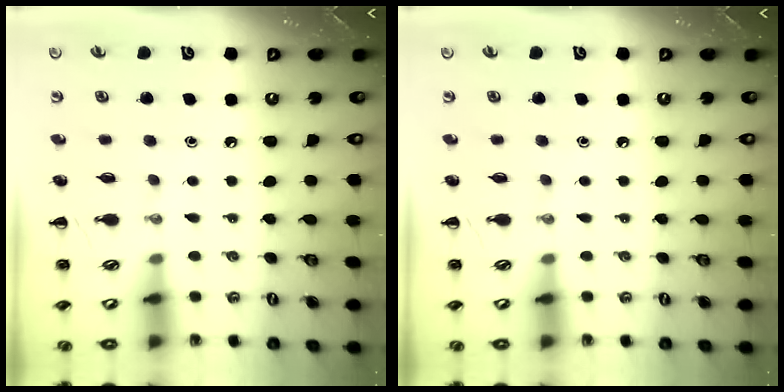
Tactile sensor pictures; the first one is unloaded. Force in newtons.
{"total": 0.0}